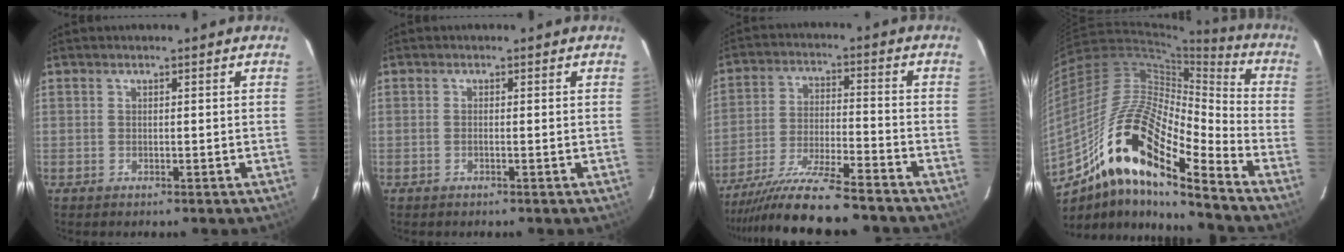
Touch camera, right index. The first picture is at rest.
{"total": 0.5, "force": [-0.2, 0.0, 0.5], "torque": [-0.010, 0.001, -0.003]}
{"total": 15.1, "force": [-13.1, 0.7, 7.5], "torque": [-0.141, -0.021, -0.225]}
{"total": 19.6, "force": [-11.1, 4.3, 15.6], "torque": [-0.302, 0.018, -0.191]}